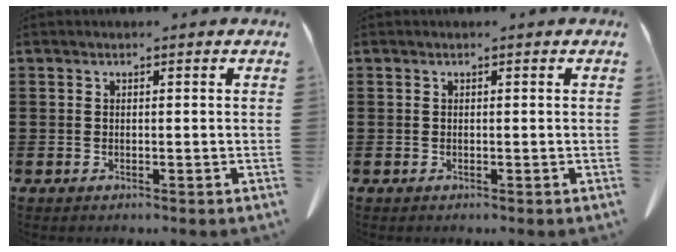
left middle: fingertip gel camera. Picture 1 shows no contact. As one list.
[{"total": 0.0}]